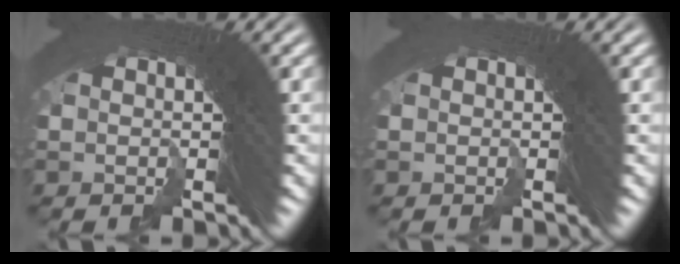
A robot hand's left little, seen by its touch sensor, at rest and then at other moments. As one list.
[{"total": 0.0}]